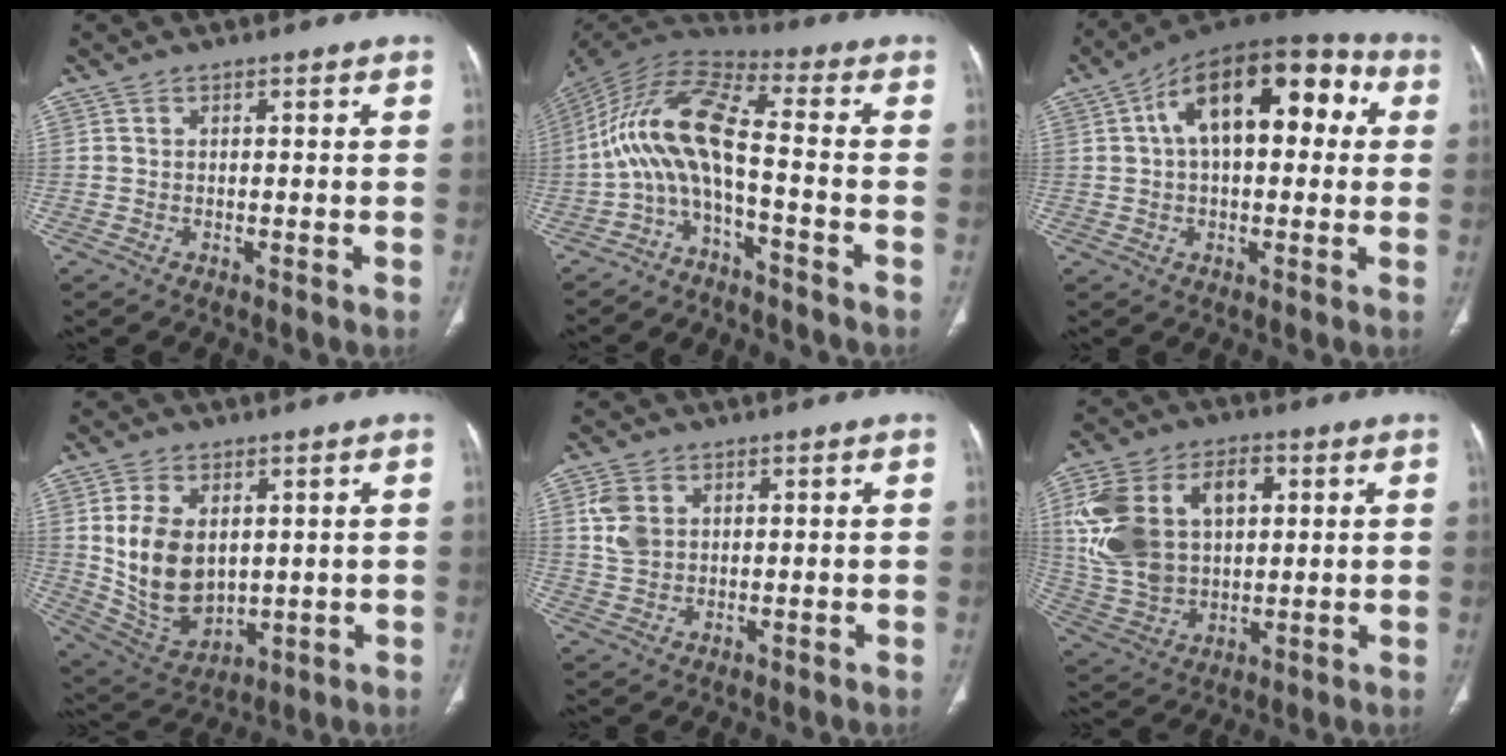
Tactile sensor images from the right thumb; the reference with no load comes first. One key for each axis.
{"total": 11.3, "fx": -4.4, "fy": 2.4, "fz": 10.1, "tx": -0.217, "ty": 0.085, "tz": -0.093}
{"total": 19.1, "fx": 4.4, "fy": 10.1, "fz": 15.6, "tx": -0.207, "ty": 0.041, "tz": 0.056}
{"total": 13.5, "fx": 2.0, "fy": 8.9, "fz": 10.0, "tx": -0.164, "ty": -0.014, "tz": 0.063}
{"total": 5.2, "fx": 1.7, "fy": 3.9, "fz": 3.1, "tx": -0.057, "ty": -0.002, "tz": 0.038}
{"total": 20.8, "fx": 4.5, "fy": 13.9, "fz": 14.8, "tx": -0.283, "ty": 0.010, "tz": 0.093}